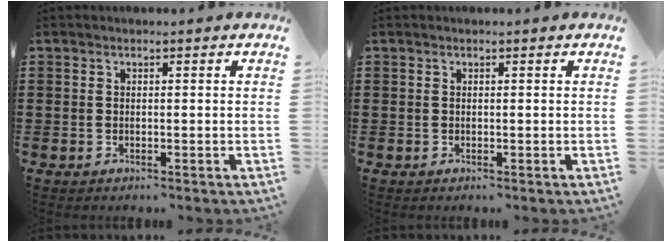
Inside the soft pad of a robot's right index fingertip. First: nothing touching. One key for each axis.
{"total": 0.0}